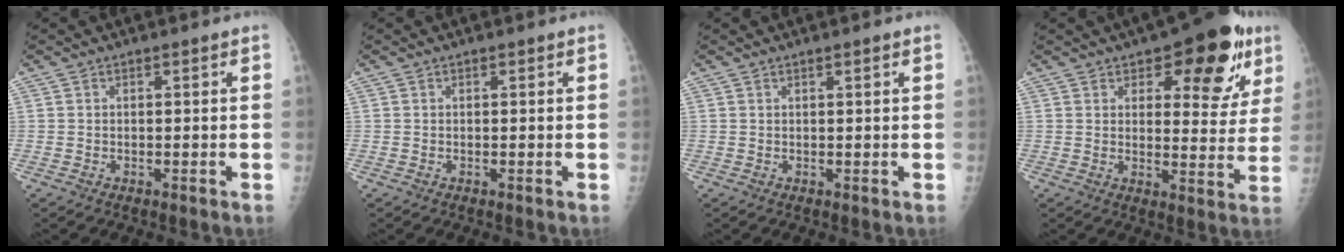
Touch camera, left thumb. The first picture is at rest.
{"total": 0.0}
{"total": 0.6, "force": [0.4, 0.0, 0.4], "torque": [-0.009, -0.001, 0.008]}
{"total": 15.3, "force": [7.9, 7.1, 11.1], "torque": [-0.086, -0.026, 0.101]}